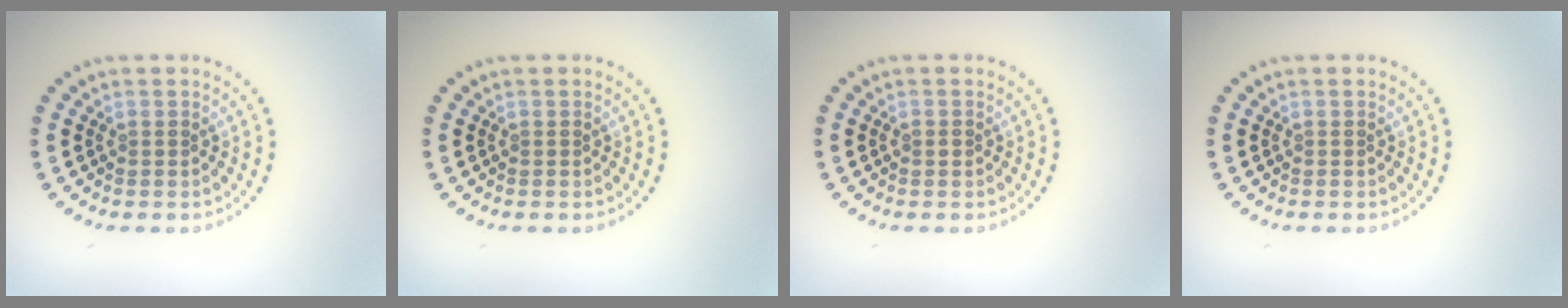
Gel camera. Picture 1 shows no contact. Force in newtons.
{"total": 0.0}
{"total": 0.7, "press": 0.6, "slide": 0.1}
{"total": 0.0}